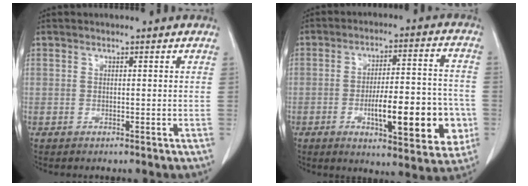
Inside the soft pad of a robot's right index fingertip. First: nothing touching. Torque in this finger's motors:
{"motor_torque": [1.47, -0.67, 0.56, 0.13]}